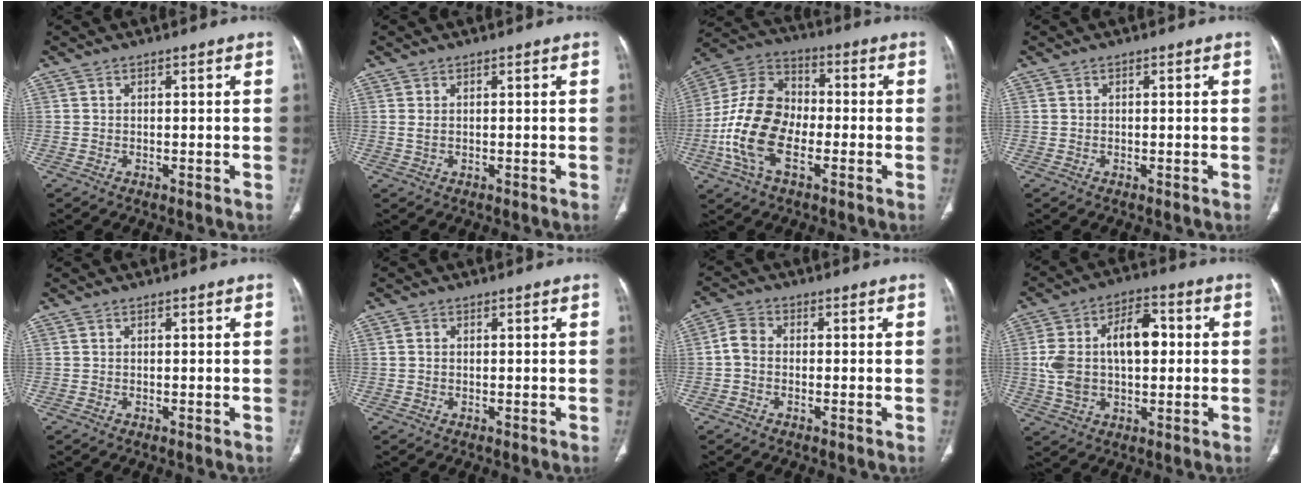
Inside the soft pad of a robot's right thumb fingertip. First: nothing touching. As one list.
[{"total": 0.9, "force": [0.2, 0.5, 0.7], "torque": [-0.020, 0.003, 0.009]}, {"total": 15.9, "force": [-4.0, 9.4, 12.3], "torque": [-0.239, 0.027, -0.082]}, {"total": 0.0}, {"total": 0.0}, {"total": 0.7, "force": [0.0, 0.6, 0.4], "torque": [-0.004, 0.000, -0.001]}, {"total": 3.6, "force": [-0.6, 2.6, 2.4], "torque": [-0.044, 0.011, -0.021]}, {"total": 14.7, "force": [1.0, 8.6, 11.9], "torque": [-0.207, 0.032, 0.019]}]